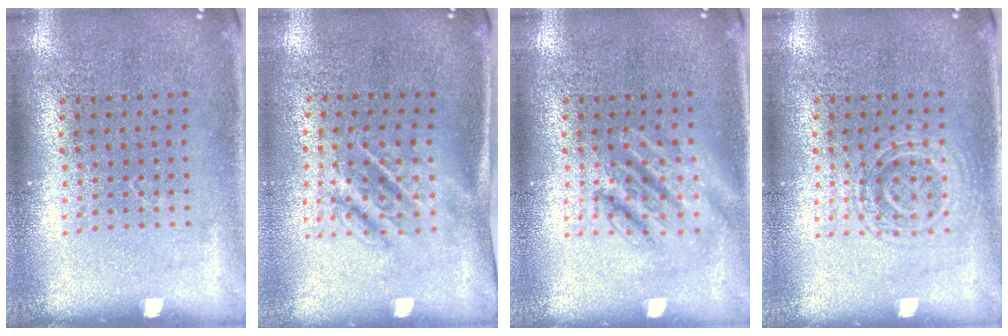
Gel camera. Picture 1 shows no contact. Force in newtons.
{"total": 1.7, "press": 1.3, "slide": 1.1}
{"total": 2.8, "press": 2.8, "slide": 0.4}
{"total": 1.3, "press": 1.2, "slide": 0.3}